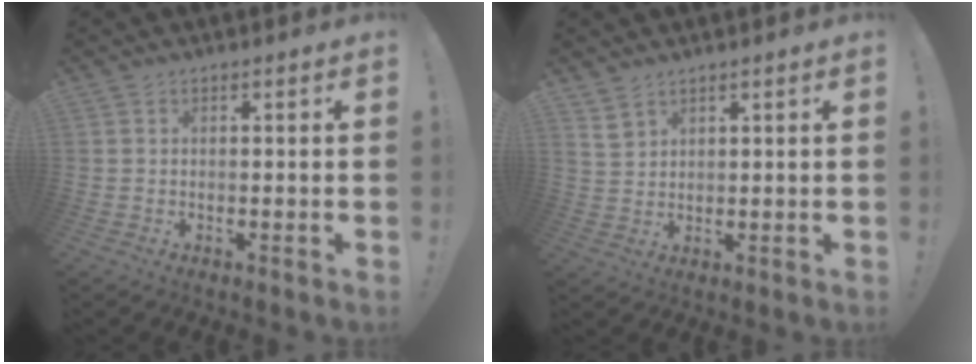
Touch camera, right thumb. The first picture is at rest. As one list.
[{"total": 3.9, "force": [3.0, 2.2, 1.2], "torque": [-0.015, -0.020, 0.058]}]